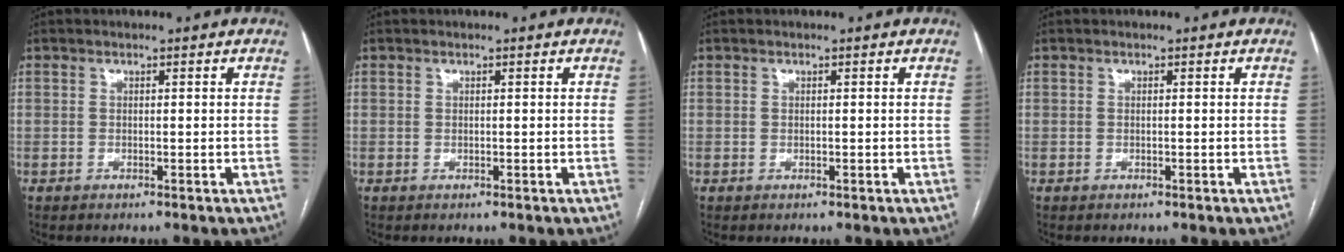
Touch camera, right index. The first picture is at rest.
{"total": 0.0}
{"total": 0.0}
{"total": 0.0}